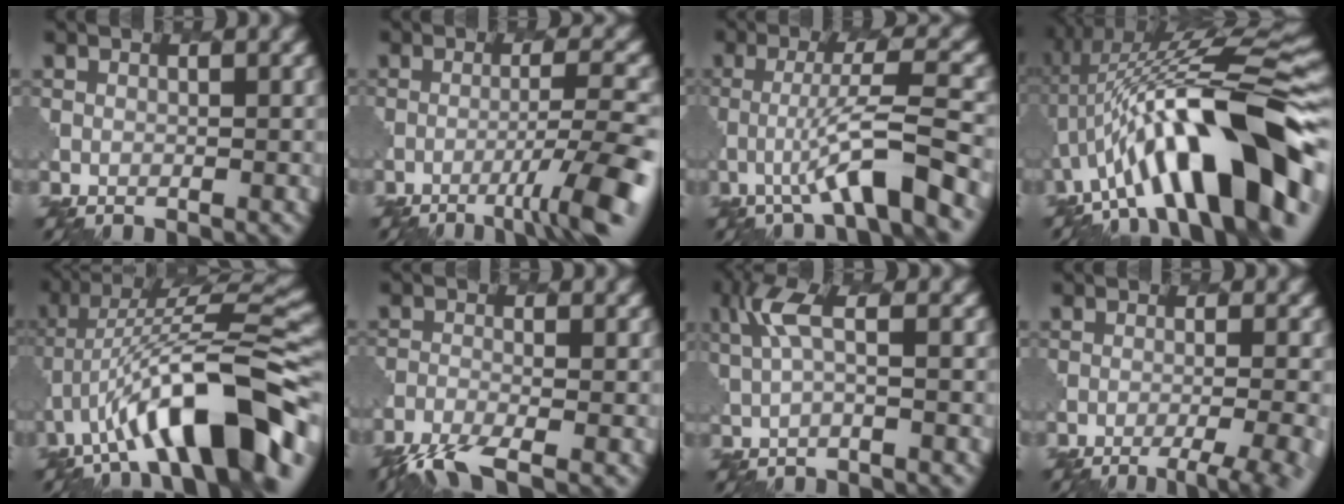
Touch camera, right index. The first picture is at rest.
{"total": 6.9, "force": [-3.4, 0.8, 5.9], "torque": [-0.084, 0.009, -0.056]}
{"total": 5.6, "force": [-2.0, 0.5, 5.2], "torque": [-0.083, 0.014, -0.041]}
{"total": 14.6, "force": [-3.1, 3.8, 13.7], "torque": [-0.193, 0.038, -0.048]}
{"total": 12.2, "force": [-5.1, 3.5, 10.5], "torque": [-0.165, 0.023, -0.077]}
{"total": 4.6, "force": [-3.7, 0.9, 2.5], "torque": [-0.047, -0.012, -0.078]}
{"total": 3.0, "force": [1.1, 0.6, 2.8], "torque": [-0.059, 0.002, 0.021]}
{"total": 5.8, "force": [-3.6, 1.5, 4.2], "torque": [-0.048, -0.006, -0.040]}